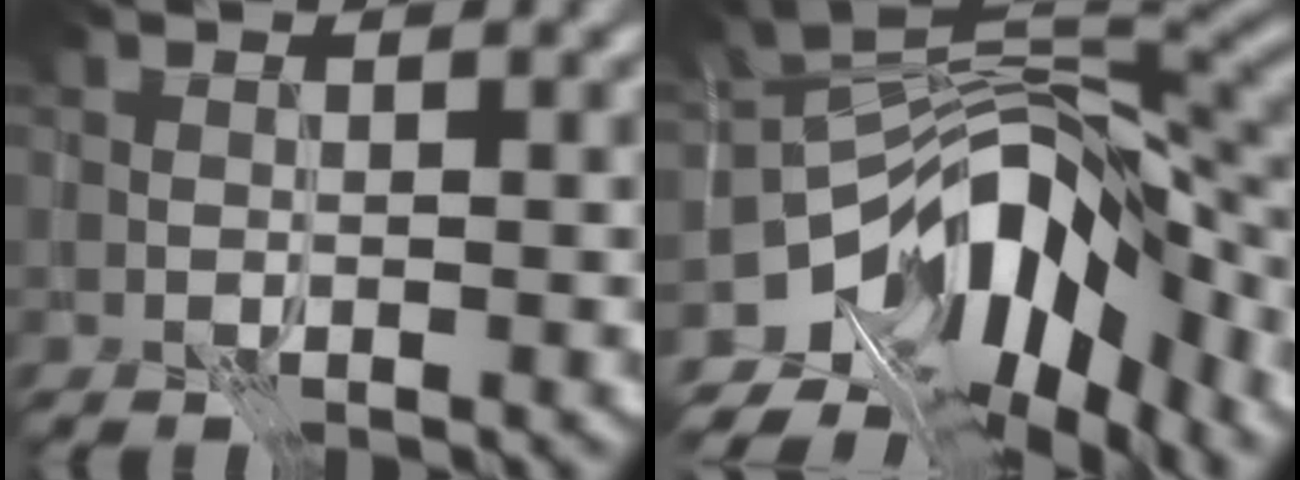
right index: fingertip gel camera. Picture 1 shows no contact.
{"total": 12.0, "force": [-6.9, 6.4, 7.4], "torque": [-0.112, 0.013, -0.118]}